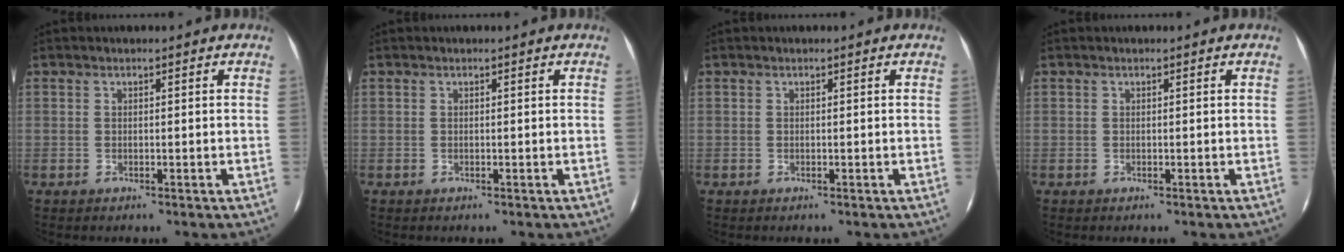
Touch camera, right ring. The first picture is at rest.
{"total": 0.0}
{"total": 0.0}
{"total": 0.0}